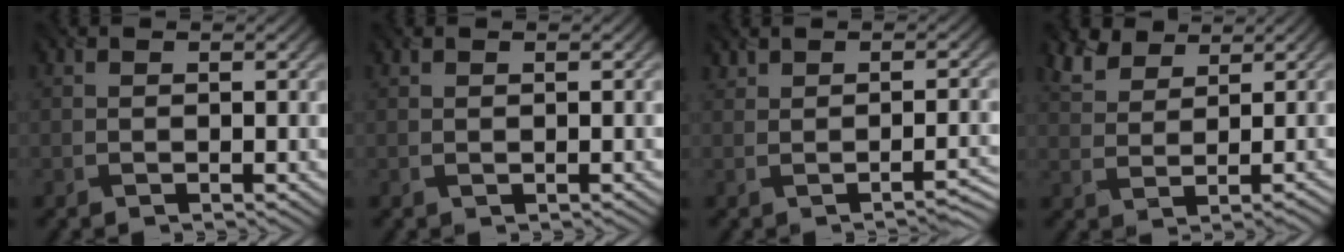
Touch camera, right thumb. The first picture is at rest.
{"total": 0.0}
{"total": 1.9, "force": [-0.7, 0.3, 1.7], "torque": [-0.032, 0.009, -0.011]}
{"total": 4.4, "force": [3.4, 1.9, 2.2], "torque": [-0.057, 0.008, 0.068]}